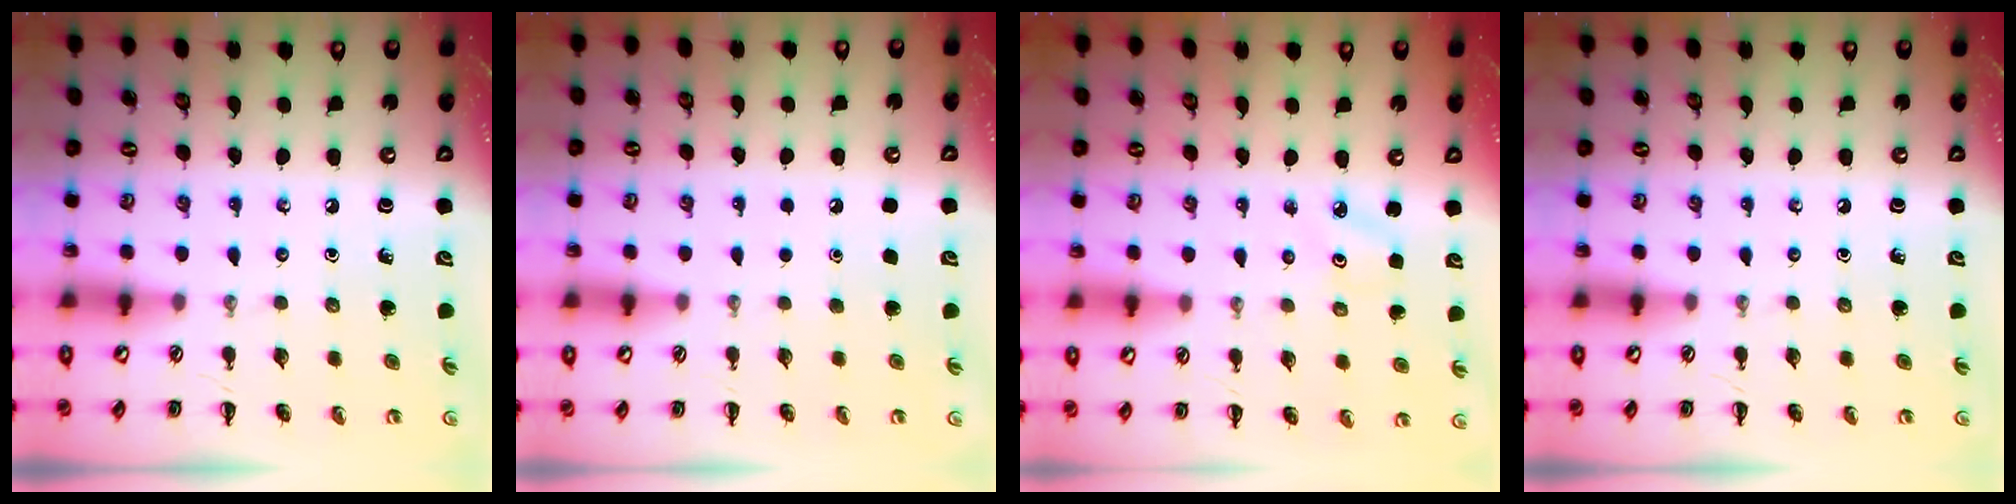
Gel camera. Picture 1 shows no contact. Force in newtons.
{"total": 1.8, "press": 1.8, "slide": 0.1}
{"total": 2.3, "press": 2.2, "slide": 0.6}
{"total": 0.0}